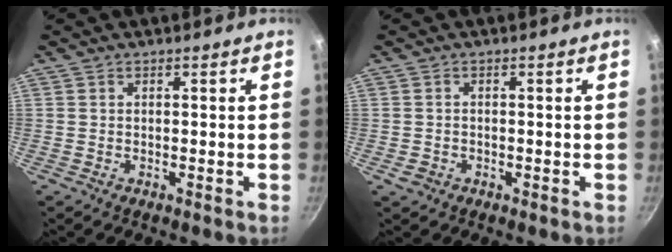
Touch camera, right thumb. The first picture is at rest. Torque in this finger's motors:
{"motor_torque": [0.25, 0.00, 0.01, -0.24, 0.00]}